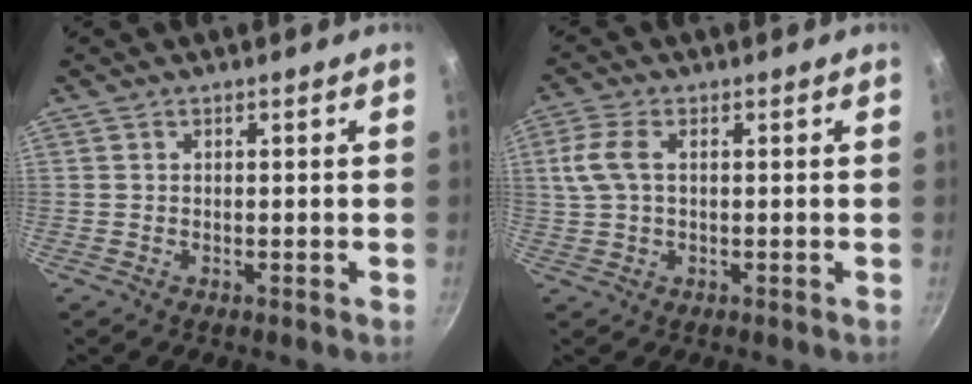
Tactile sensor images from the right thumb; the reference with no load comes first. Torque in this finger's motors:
{"motor_torque": [-0.38, 0.49, -0.21, -0.09, 0.17]}